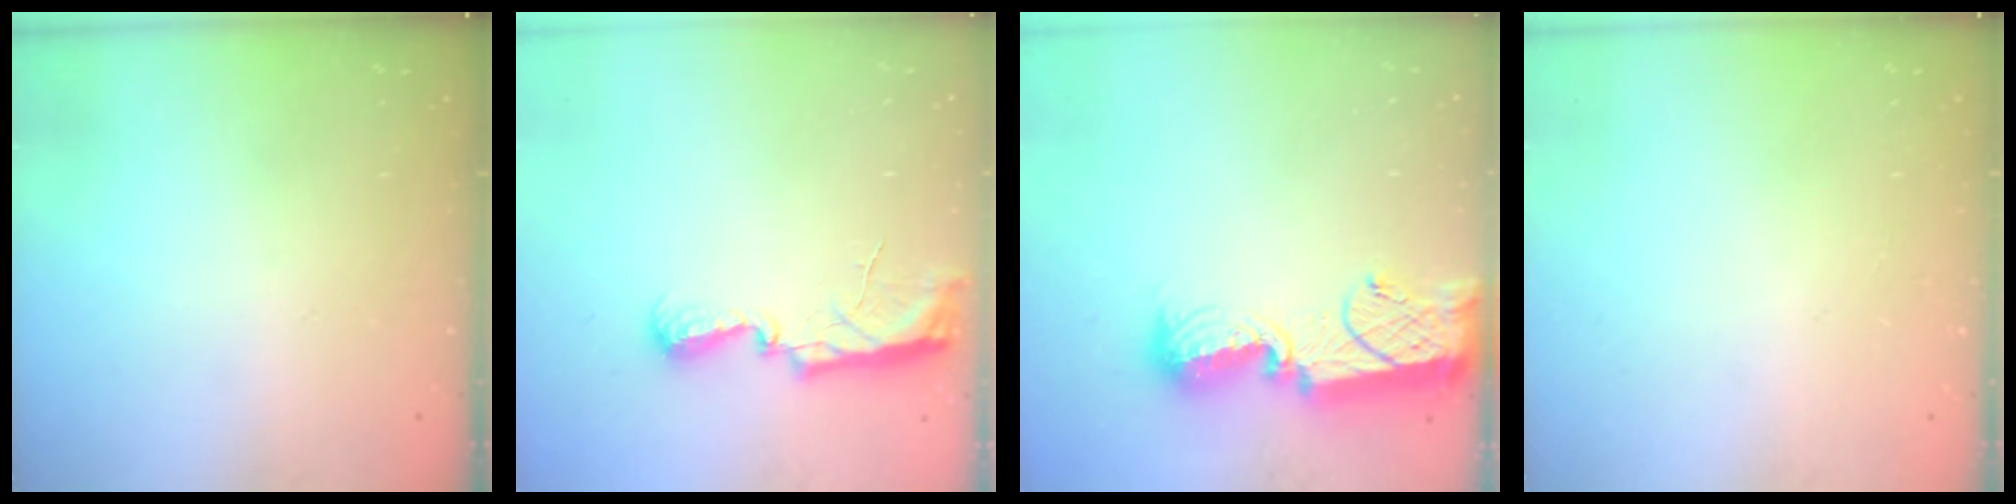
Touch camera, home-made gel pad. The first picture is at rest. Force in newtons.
{"total": 8.9, "press": 8.2, "slide": 3.4}
{"total": 13.7, "press": 13.7, "slide": 1.0}
{"total": 0.0}